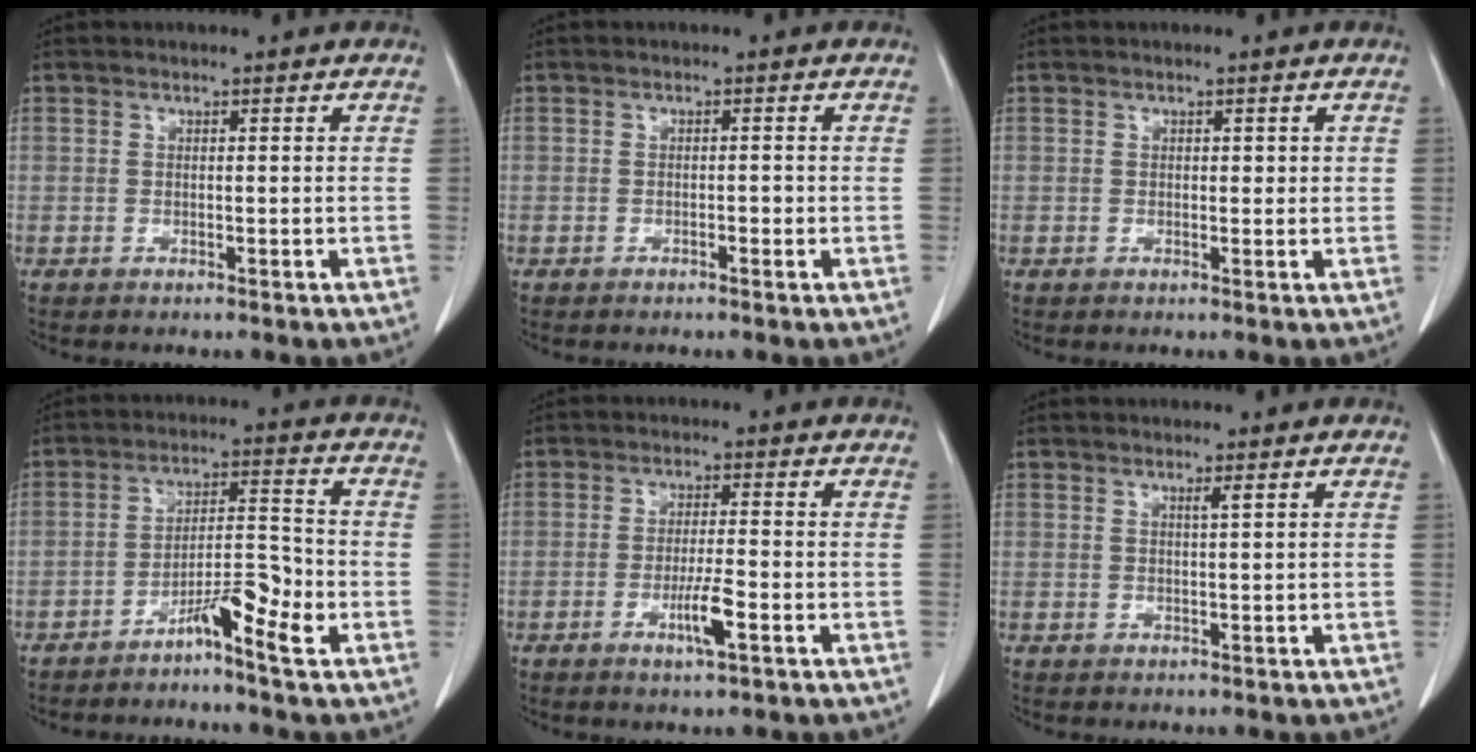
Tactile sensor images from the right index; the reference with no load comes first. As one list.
[{"total": 0.7, "force": [-0.3, 0.2, 0.6], "torque": [-0.009, 0.002, -0.005]}, {"total": 1.2, "force": [0.3, 0.7, 0.9], "torque": [-0.008, 0.002, 0.004]}, {"total": 6.5, "force": [-3.8, 0.6, 5.2], "torque": [-0.086, 0.016, -0.065]}, {"total": 4.5, "force": [-1.9, 0.2, 4.1], "torque": [-0.077, -0.005, -0.035]}, {"total": 0.9, "force": [0.4, -0.2, 0.7], "torque": [-0.018, -0.003, 0.011]}]